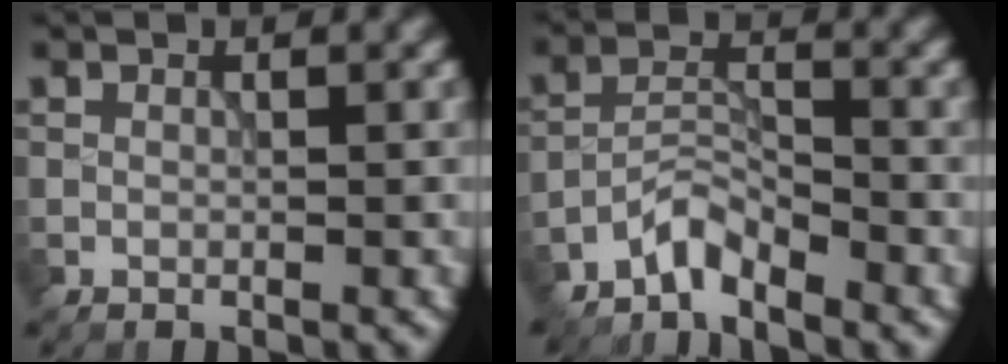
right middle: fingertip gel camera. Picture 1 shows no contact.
{"total": 2.9, "force": [-2.6, 0.5, 1.0], "torque": [-0.017, 0.009, -0.060]}